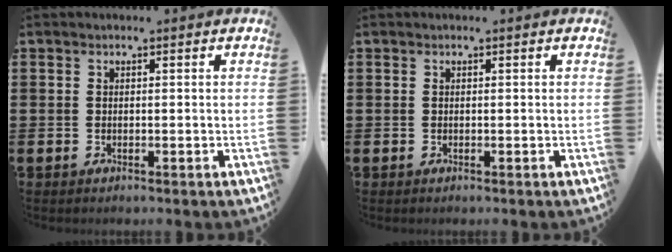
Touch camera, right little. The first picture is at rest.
{"total": 0.0}